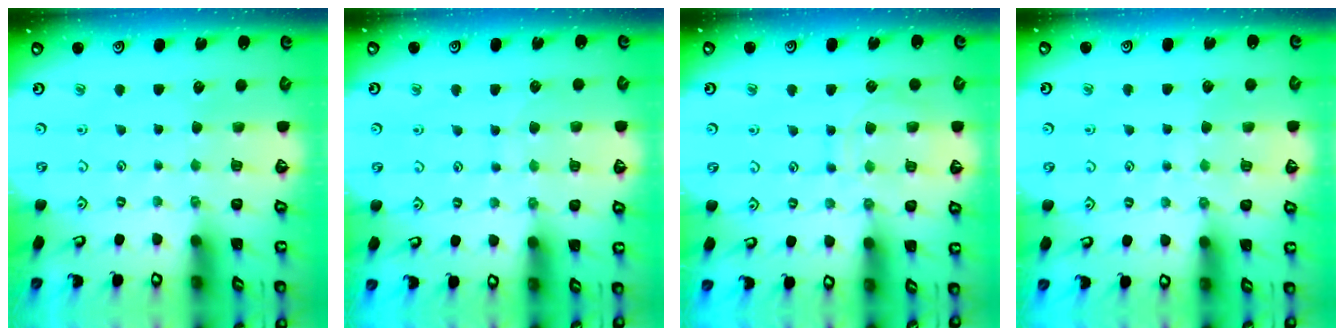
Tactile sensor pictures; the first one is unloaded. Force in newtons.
{"total": 6.8, "press": 6.7, "slide": 0.4}
{"total": 11.0, "press": 11.0, "slide": 1.1}
{"total": 6.3, "press": 6.3, "slide": 0.7}